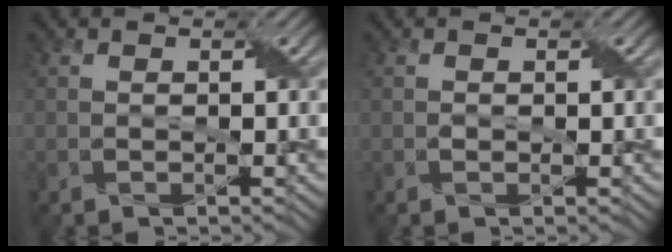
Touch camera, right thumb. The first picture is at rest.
{"total": 0.6, "force": [-0.1, 0.4, 0.5], "torque": [-0.010, -0.001, 0.000]}